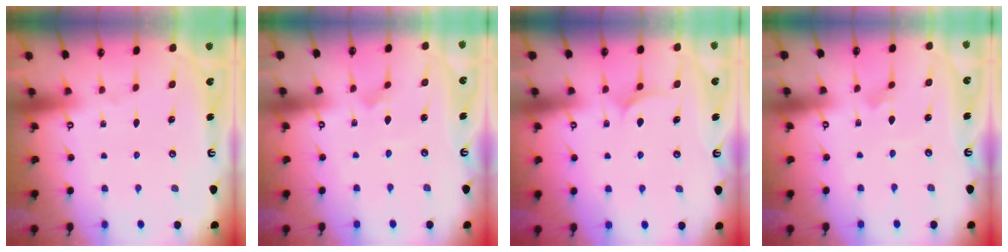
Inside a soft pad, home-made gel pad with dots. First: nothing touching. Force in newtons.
{"total": 2.3, "press": 2.3, "slide": 0.1}
{"total": 5.8, "press": 5.8, "slide": 0.3}
{"total": 2.3, "press": 2.3, "slide": 0.1}